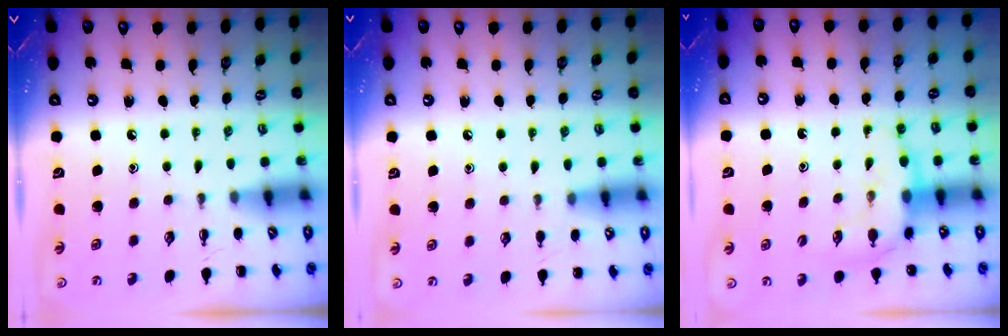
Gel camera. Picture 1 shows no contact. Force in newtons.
{"total": 5.6, "press": 5.3, "slide": 1.9}
{"total": 7.3, "press": 7.3, "slide": 0.6}